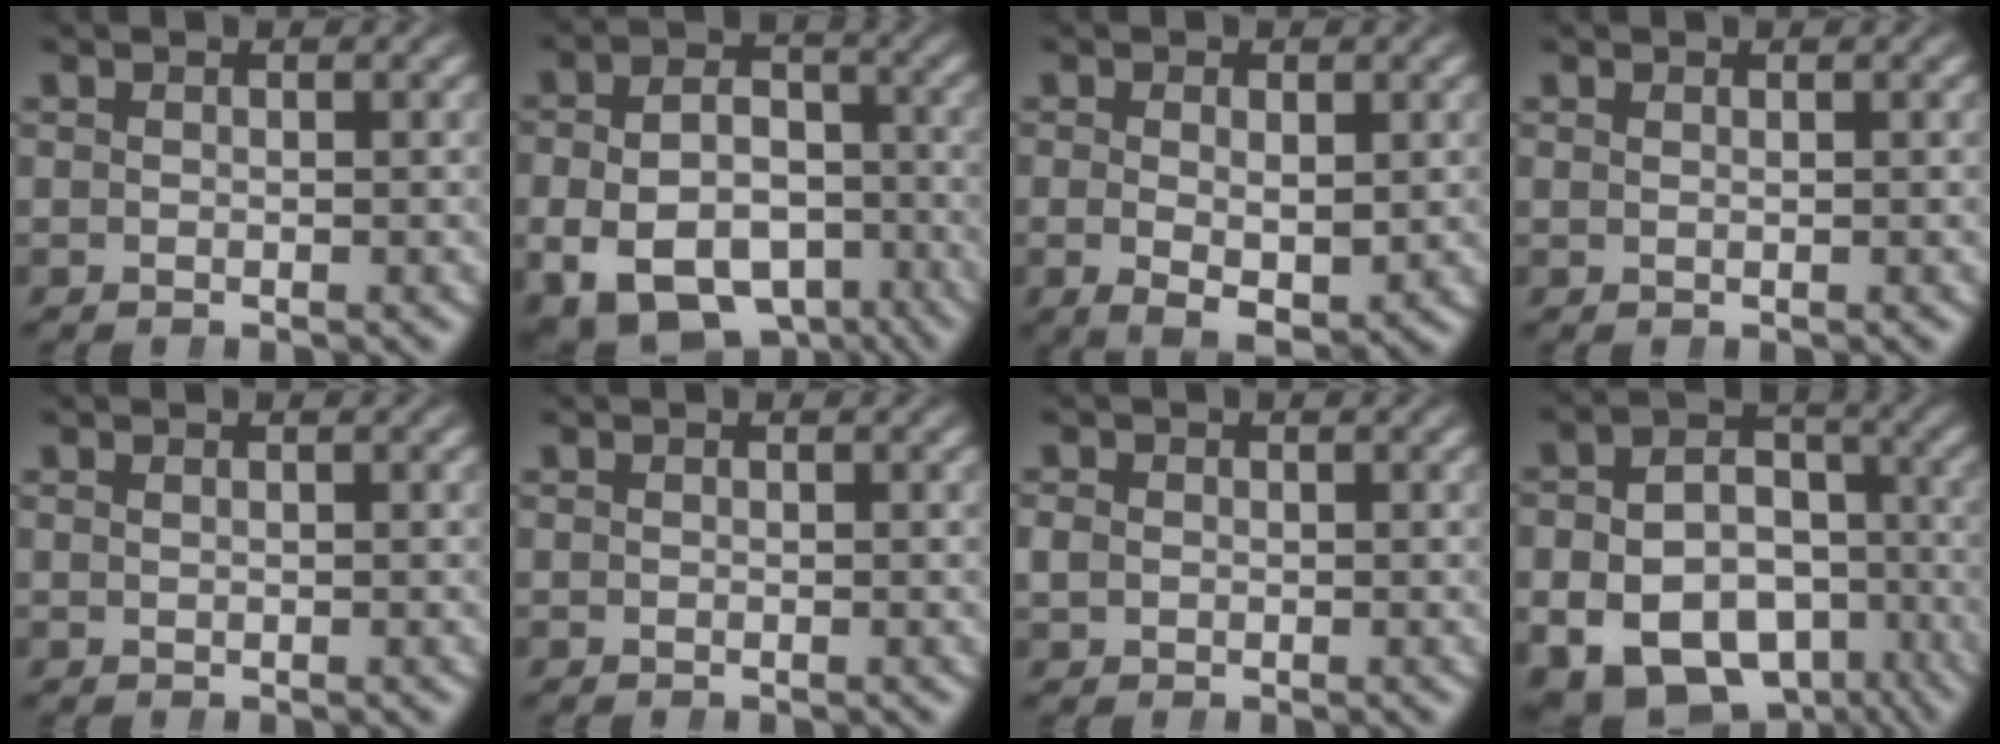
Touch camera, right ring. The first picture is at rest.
{"total": 12.1, "force": [-5.7, 8.8, 6.1], "torque": [-0.101, -0.047, -0.080]}
{"total": 4.5, "force": [-1.7, 2.1, 3.6], "torque": [-0.058, -0.032, -0.009]}
{"total": 0.9, "force": [0.5, -0.7, 0.1], "torque": [0.007, -0.002, 0.012]}
{"total": 0.7, "force": [0.3, -0.7, 0.0], "torque": [0.006, -0.004, 0.009]}
{"total": 0.0}
{"total": 0.9, "force": [0.0, 0.9, 0.4], "torque": [-0.011, -0.007, 0.007]}
{"total": 16.1, "force": [-6.0, 12.5, 8.0], "torque": [-0.149, -0.065, -0.086]}